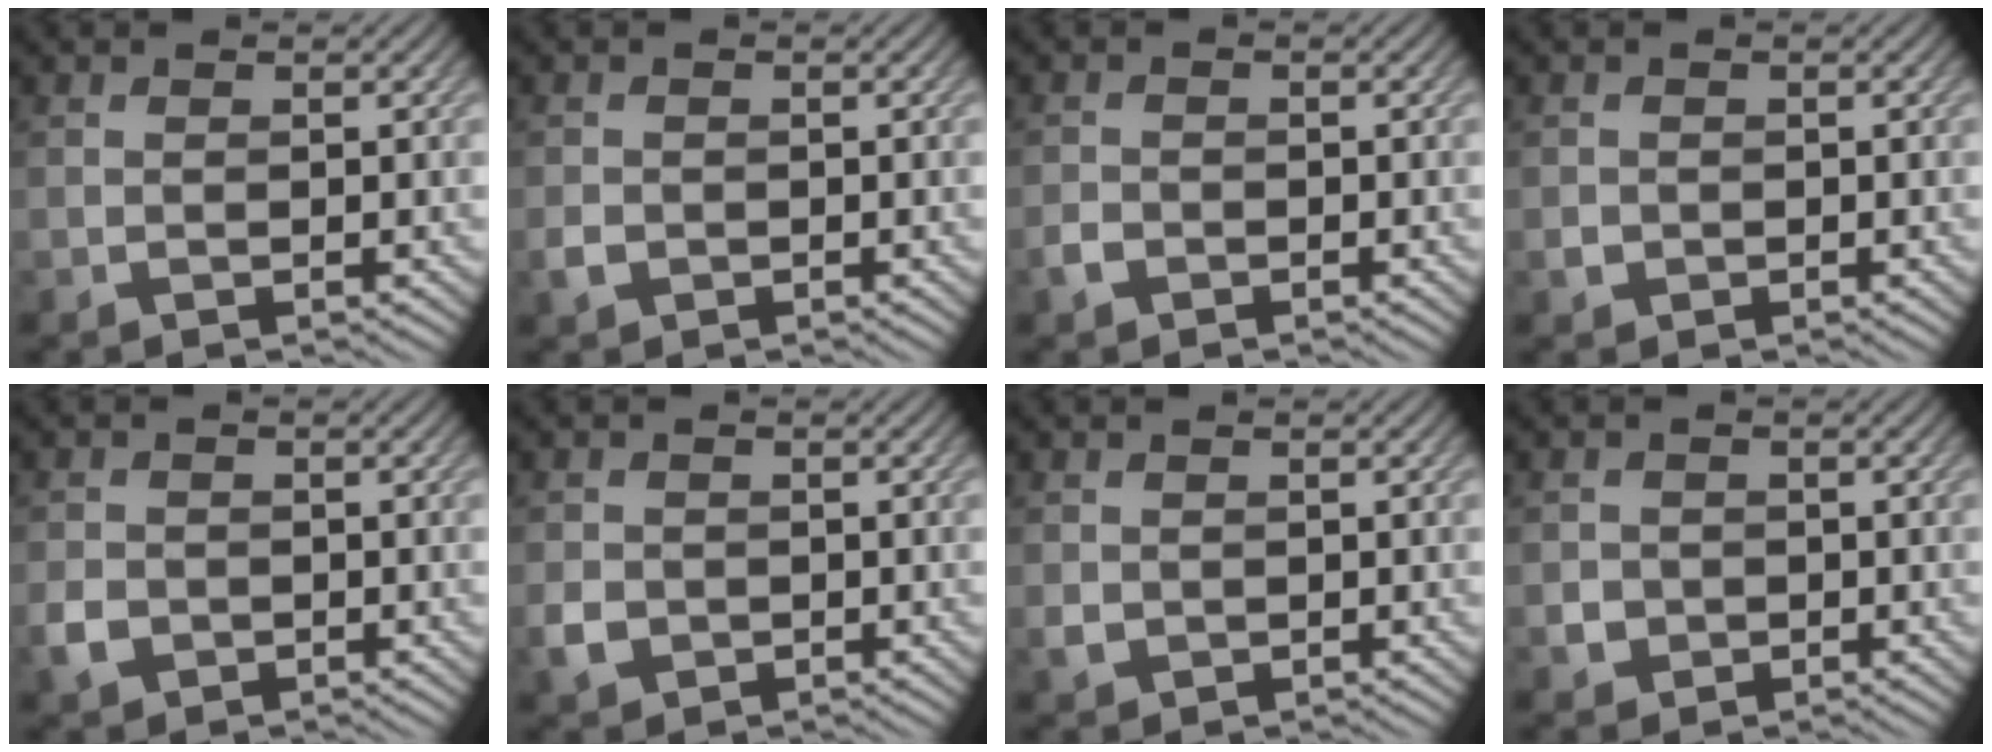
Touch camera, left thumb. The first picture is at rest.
{"total": 1.5, "force": [-0.6, 1.2, 0.6], "torque": [-0.015, -0.006, -0.015]}
{"total": 1.6, "force": [-1.0, 1.1, 0.6], "torque": [-0.012, -0.001, -0.023]}
{"total": 1.1, "force": [-0.3, 1.0, 0.3], "torque": [-0.003, -0.006, -0.009]}
{"total": 2.6, "force": [-1.1, 2.1, 1.1], "torque": [-0.026, -0.006, -0.025]}
{"total": 2.5, "force": [-0.8, 2.2, 1.0], "torque": [-0.026, -0.007, -0.017]}
{"total": 1.4, "force": [0.0, 1.3, 0.5], "torque": [-0.014, -0.006, 0.002]}
{"total": 2.1, "force": [-0.6, 2.0, 0.4], "torque": [-0.005, -0.007, -0.011]}